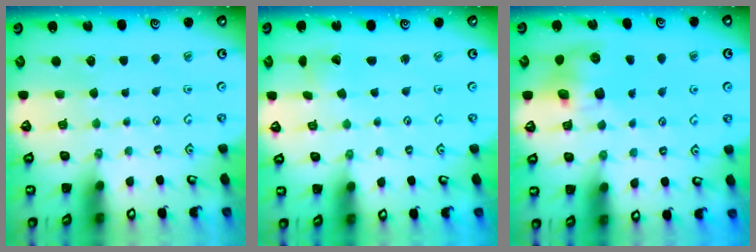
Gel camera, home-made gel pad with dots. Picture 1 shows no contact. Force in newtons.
{"total": 1.8, "press": 1.7, "slide": 0.1}
{"total": 8.7, "press": 8.6, "slide": 1.3}